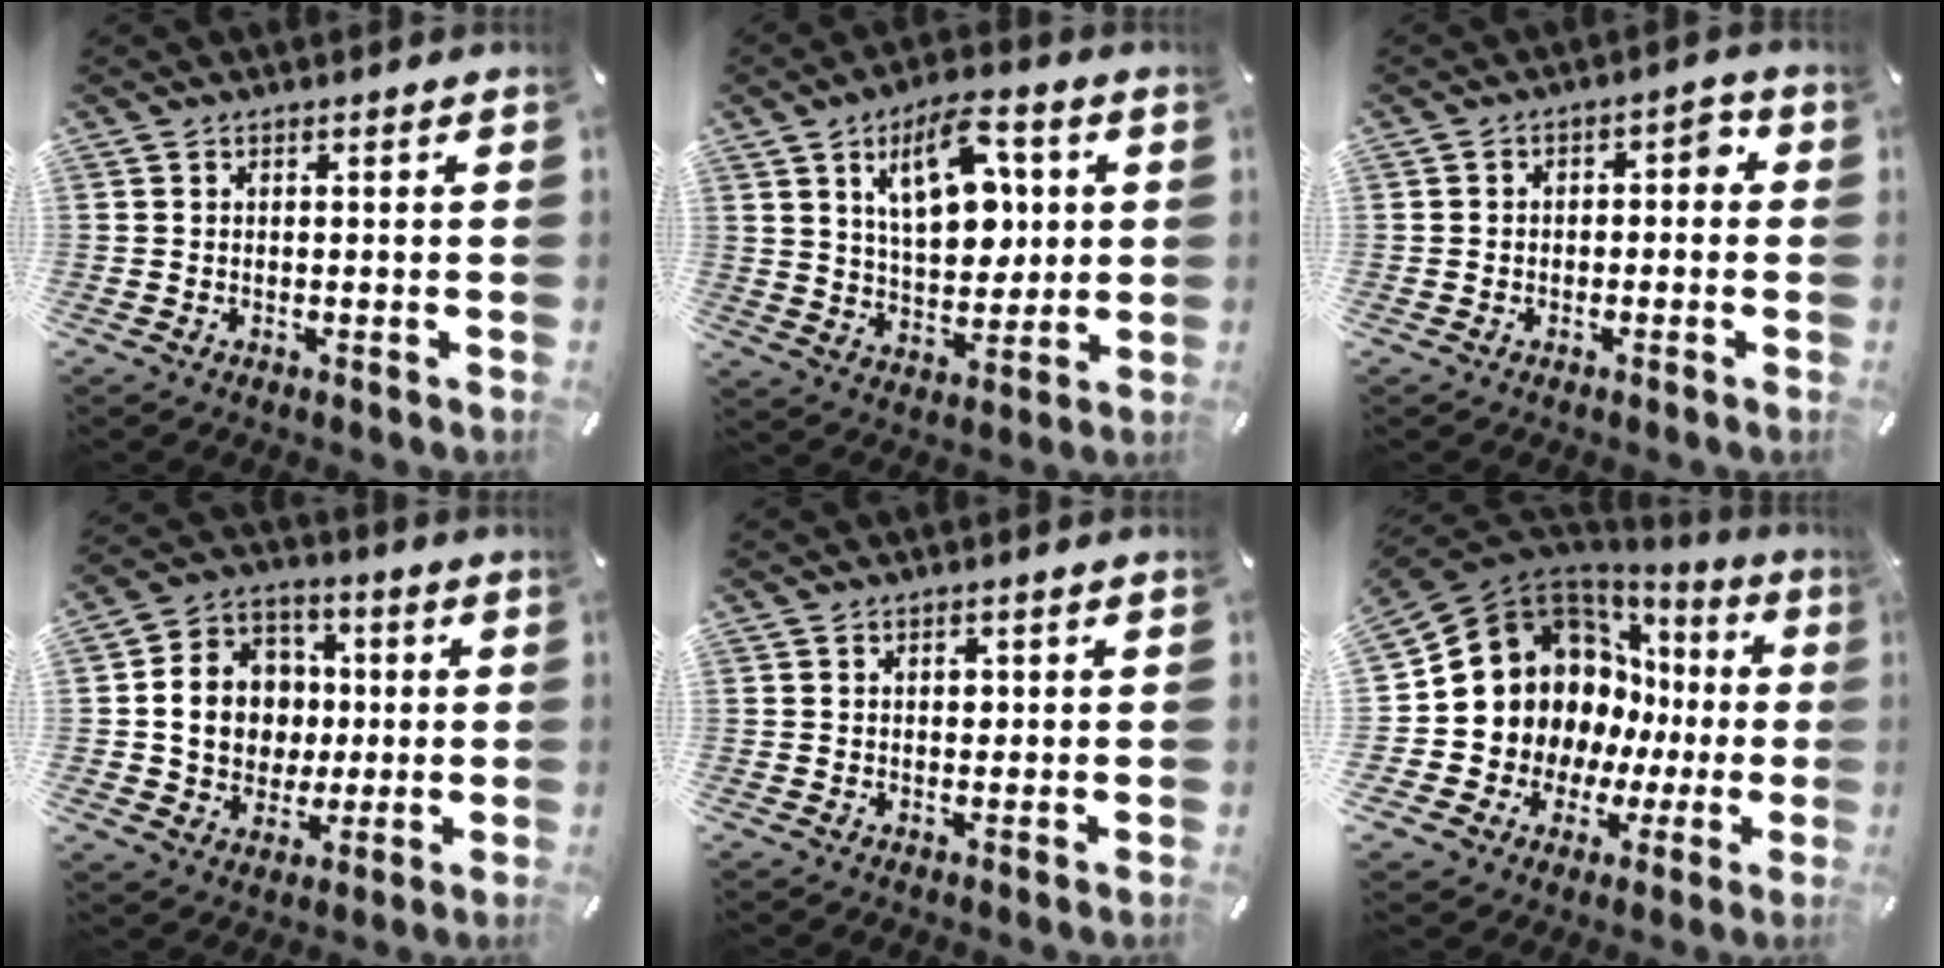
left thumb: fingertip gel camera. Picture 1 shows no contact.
{"total": 15.7, "force": [5.6, 8.8, 11.7], "torque": [-0.183, -0.003, 0.096]}
{"total": 3.3, "force": [-1.8, 2.2, 1.7], "torque": [-0.032, 0.020, -0.037]}
{"total": 12.6, "force": [0.3, 11.5, 5.2], "torque": [-0.096, 0.012, 0.016]}
{"total": 1.3, "force": [0.3, 1.1, 0.7], "torque": [0.000, -0.001, 0.001]}
{"total": 15.8, "force": [3.4, 14.4, 5.7], "torque": [-0.107, -0.042, 0.092]}